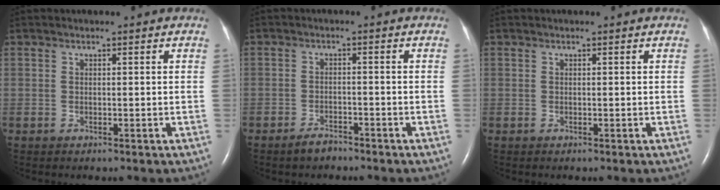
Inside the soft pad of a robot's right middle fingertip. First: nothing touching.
{"total": 2.4, "force": [-2.1, 0.8, 0.9], "torque": [-0.025, -0.002, -0.035]}
{"total": 0.0}